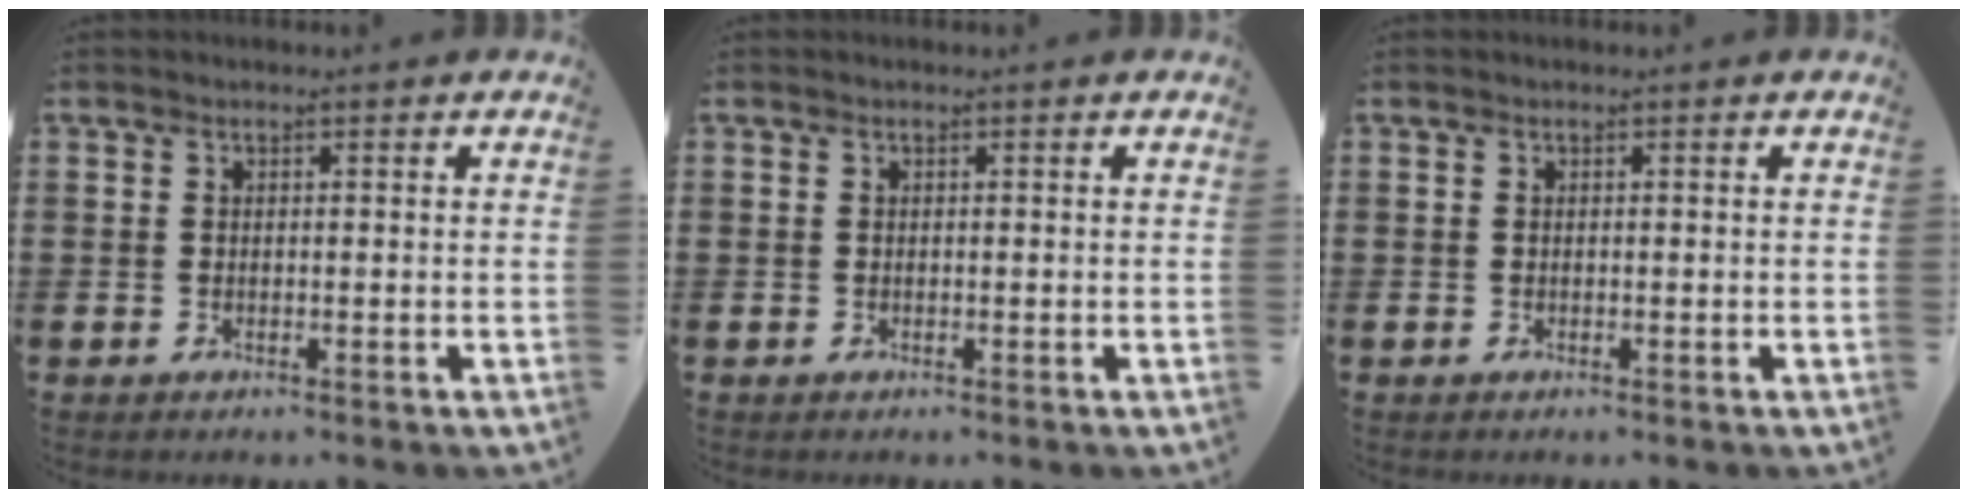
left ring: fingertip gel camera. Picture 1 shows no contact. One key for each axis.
{"total": 0.0}
{"total": 0.0}